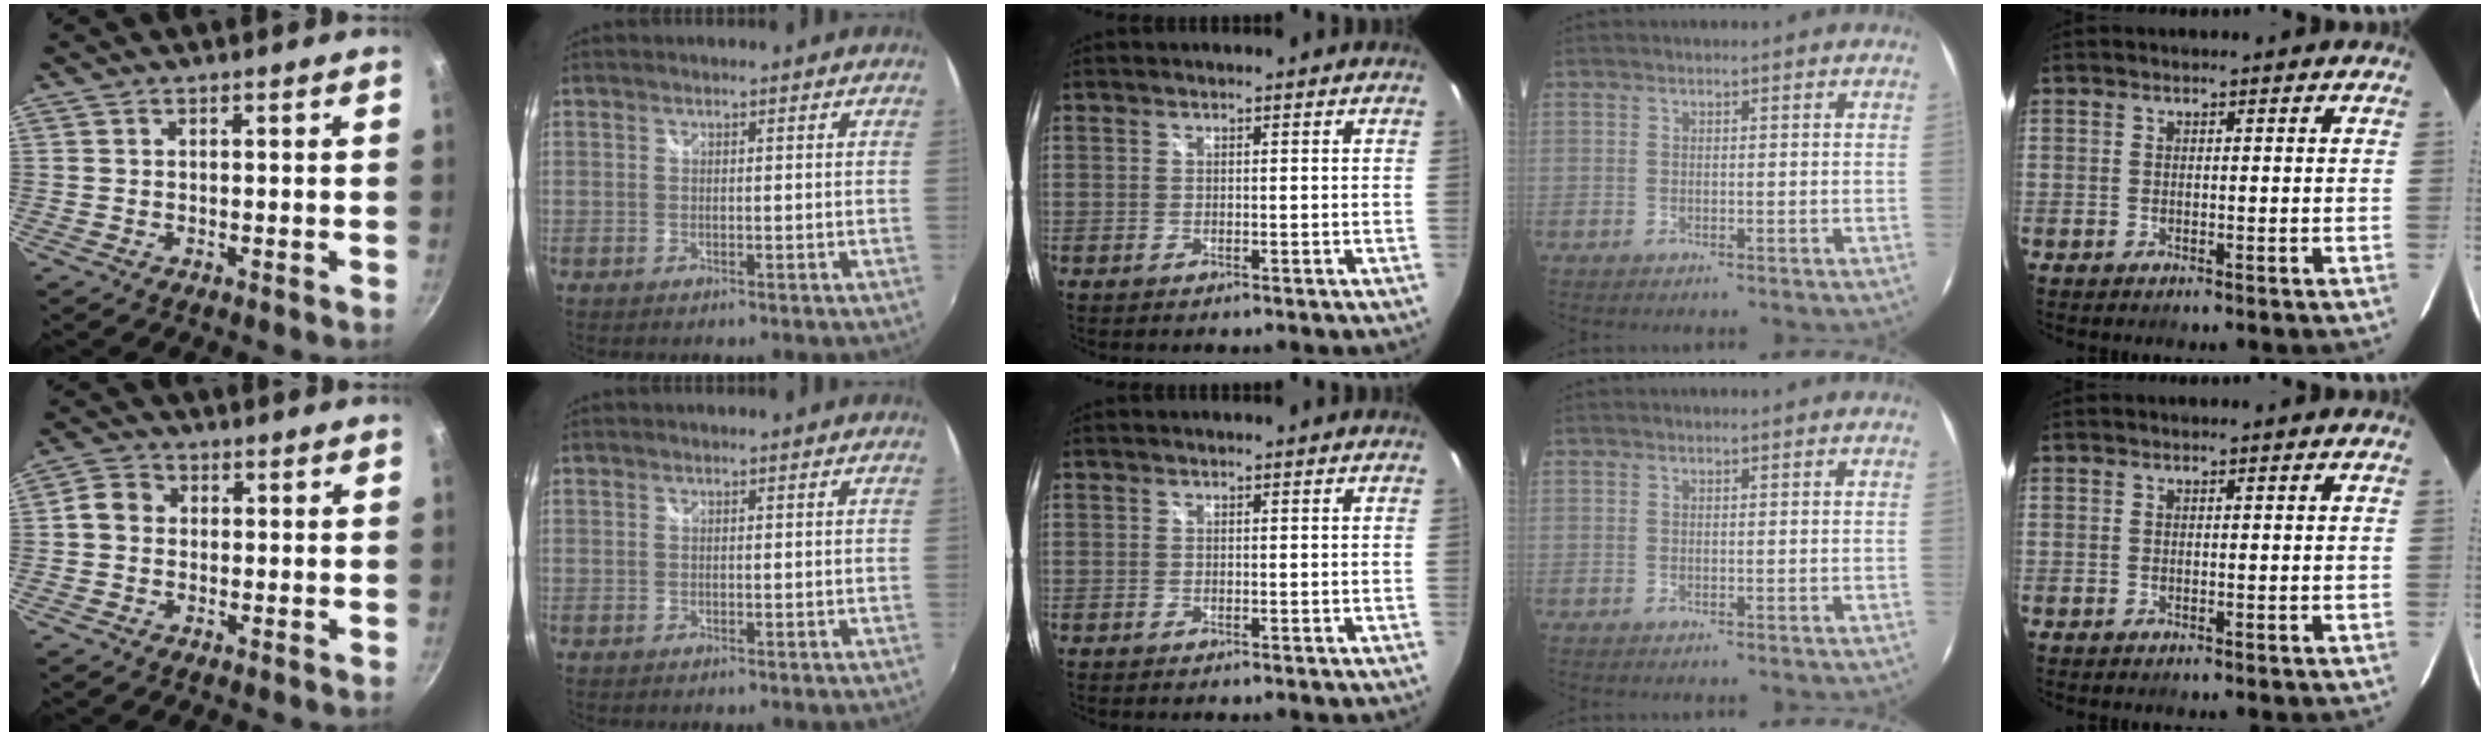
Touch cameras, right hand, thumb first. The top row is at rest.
{"thumb": {"total": 3.3, "force": [-0.1, 2.9, 1.7], "torque": [-0.027, 0.008, -0.012]}}